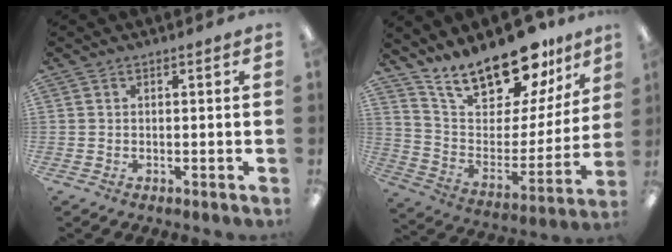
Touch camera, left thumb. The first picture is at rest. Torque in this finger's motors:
{"motor_torque": [0.51, 0.42, 1.29, -1.49, 0.07]}